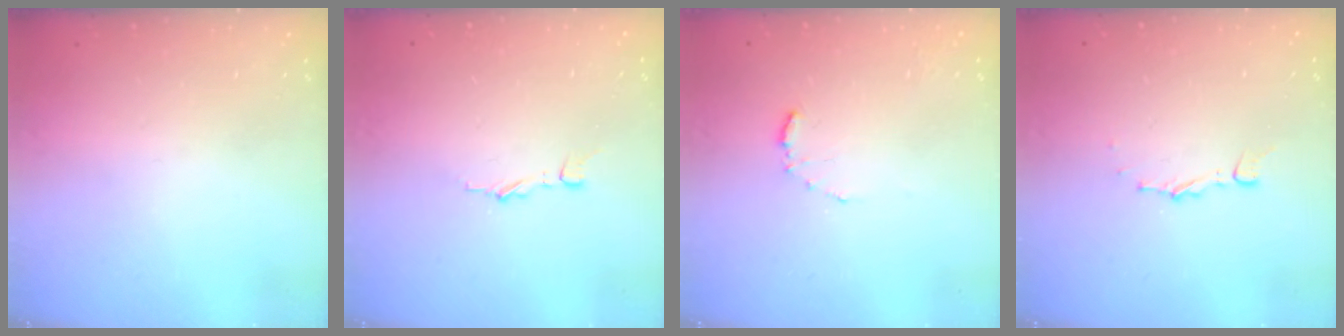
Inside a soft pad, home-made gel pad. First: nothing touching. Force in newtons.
{"total": 3.6, "press": 3.6, "slide": 0.4}
{"total": 4.6, "press": 4.6, "slide": 0.5}
{"total": 3.2, "press": 3.2, "slide": 0.4}